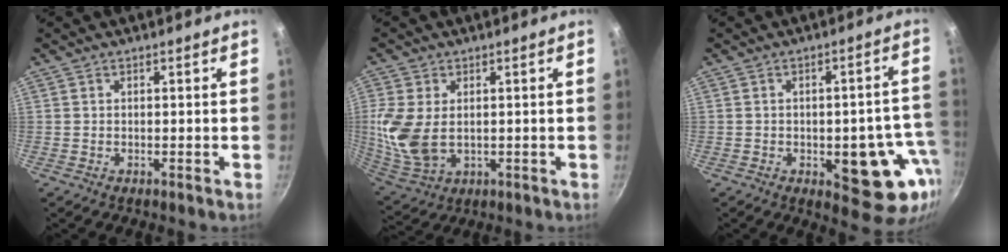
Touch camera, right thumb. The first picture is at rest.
{"total": 11.7, "force": [0.8, 7.6, 8.9], "torque": [-0.192, -0.014, 0.027]}
{"total": 13.8, "force": [-3.7, 6.7, 11.5], "torque": [-0.080, 0.016, -0.044]}